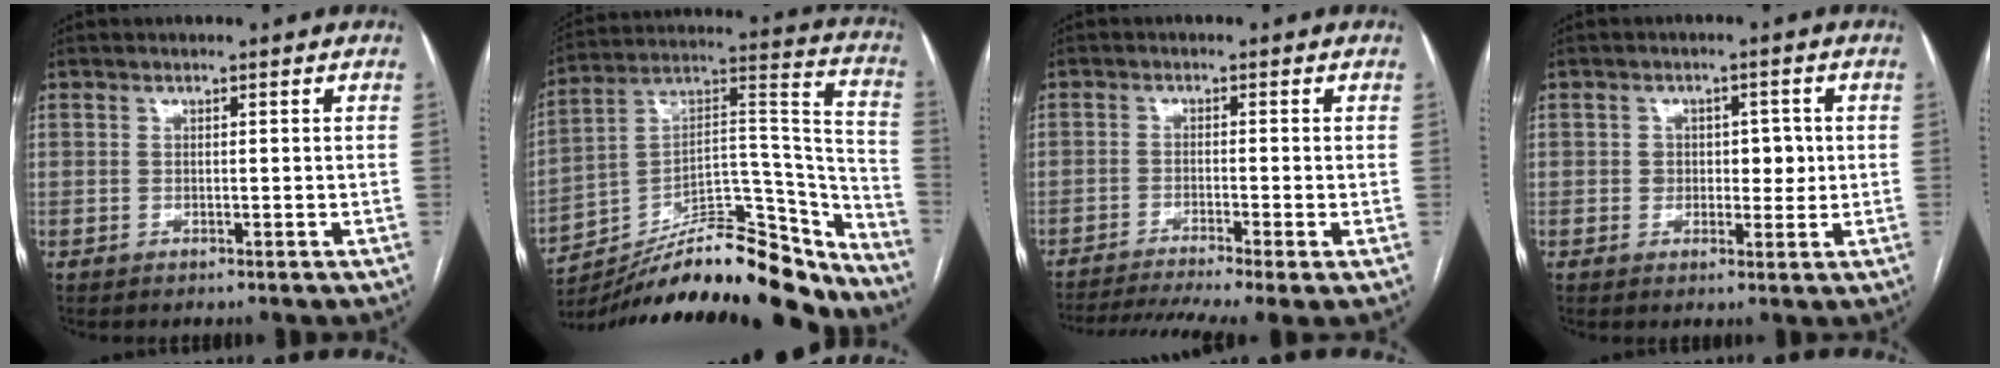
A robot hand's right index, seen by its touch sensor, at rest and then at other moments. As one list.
[{"total": 27.8, "force": [-24.0, 6.9, 12.2], "torque": [-0.171, 0.043, -0.365]}, {"total": 11.4, "force": [-8.7, 0.0, 7.3], "torque": [-0.113, -0.017, -0.138]}, {"total": 4.3, "force": [0.3, 2.9, 3.1], "torque": [-0.029, 0.012, 0.008]}]